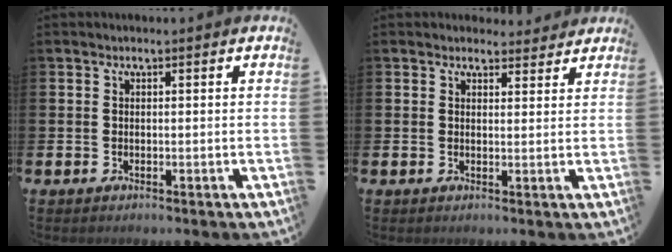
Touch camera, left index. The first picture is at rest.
{"total": 2.4, "force": [2.3, 0.7, 0.0], "torque": [0.008, -0.012, 0.039]}